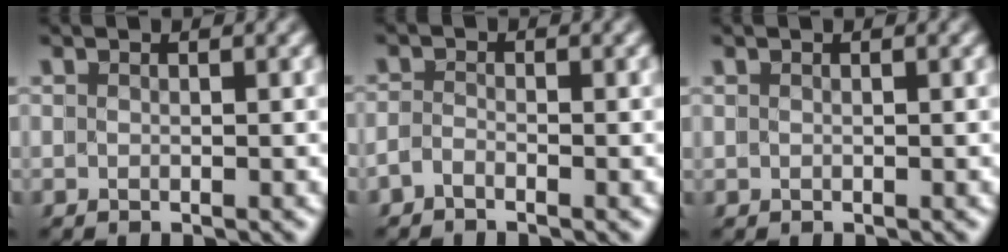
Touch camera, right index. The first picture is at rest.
{"total": 1.9, "force": [-1.8, -0.2, -0.4], "torque": [0.006, -0.001, -0.036]}
{"total": 0.0}